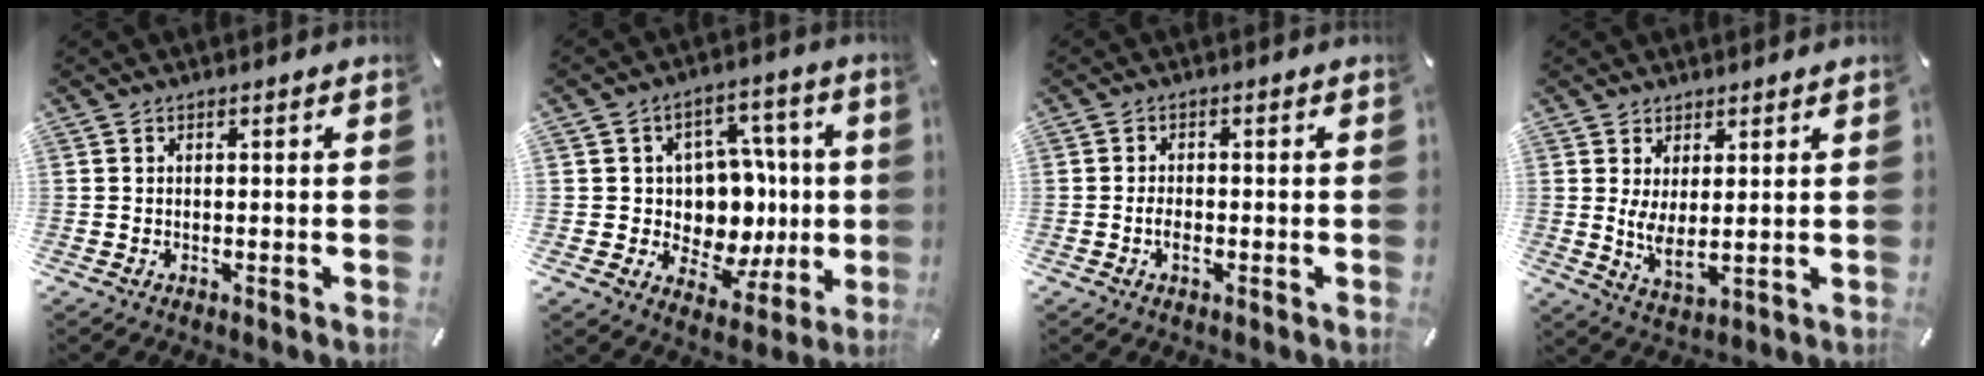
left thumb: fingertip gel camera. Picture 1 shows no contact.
{"total": 12.2, "force": [0.8, 11.1, 5.0], "torque": [-0.058, -0.016, 0.028]}
{"total": 2.5, "force": [-1.0, 1.3, 1.9], "torque": [-0.040, 0.002, -0.019]}
{"total": 5.7, "force": [1.6, 2.3, 5.0], "torque": [-0.114, -0.021, 0.025]}